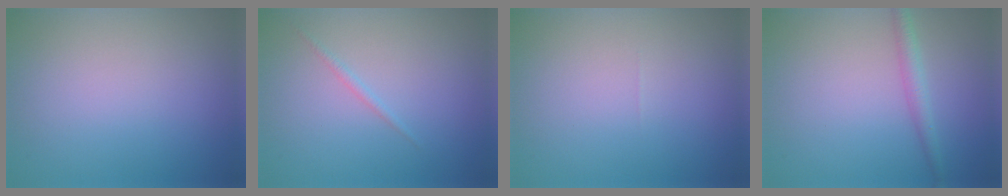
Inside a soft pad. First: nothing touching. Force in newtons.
{"total": 0.7, "press": 0.7, "slide": 0.0}
{"total": 0.0}
{"total": 1.9, "press": 1.9, "slide": 0.0}